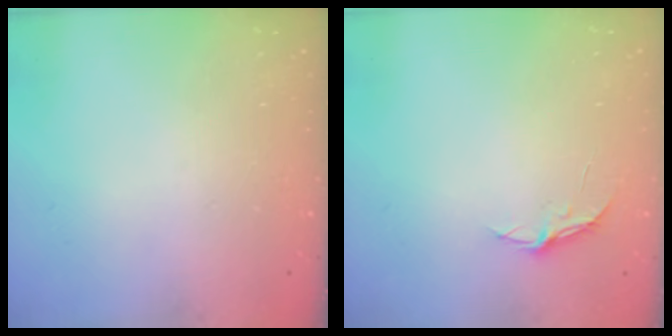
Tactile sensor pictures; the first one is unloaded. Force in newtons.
{"total": 3.8, "press": 3.8, "slide": 0.3}